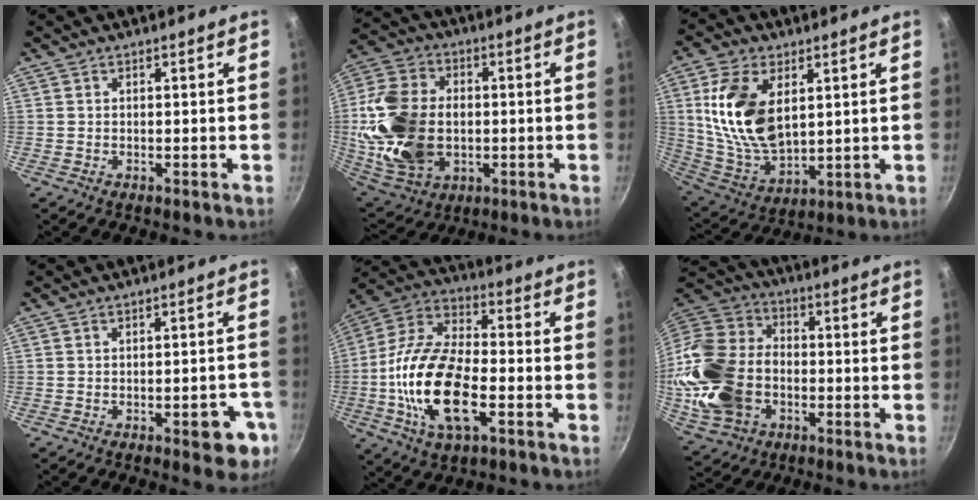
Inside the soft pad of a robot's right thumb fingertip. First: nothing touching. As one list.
[{"total": 20.8, "force": [-1.0, 14.6, 14.8], "torque": [-0.285, 0.013, -0.008]}, {"total": 17.0, "force": [4.3, 9.9, 13.2], "torque": [-0.240, -0.026, 0.096]}, {"total": 7.4, "force": [-3.2, 3.0, 5.9], "torque": [-0.048, 0.020, -0.034]}, {"total": 20.2, "force": [-4.9, 9.9, 17.0], "torque": [-0.319, 0.029, -0.105]}, {"total": 20.8, "force": [-4.2, 15.1, 13.6], "torque": [-0.266, 0.034, -0.076]}]